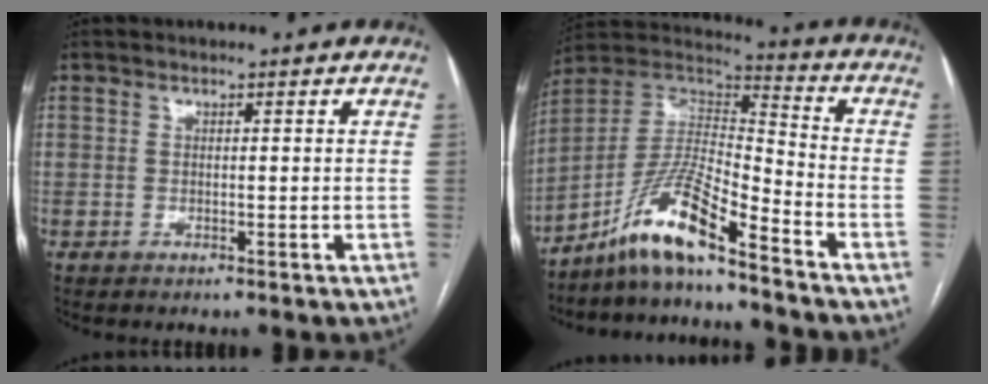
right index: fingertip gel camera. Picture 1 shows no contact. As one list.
[{"total": 12.2, "force": [-9.1, 0.5, 8.2], "torque": [-0.164, 0.014, -0.171]}]